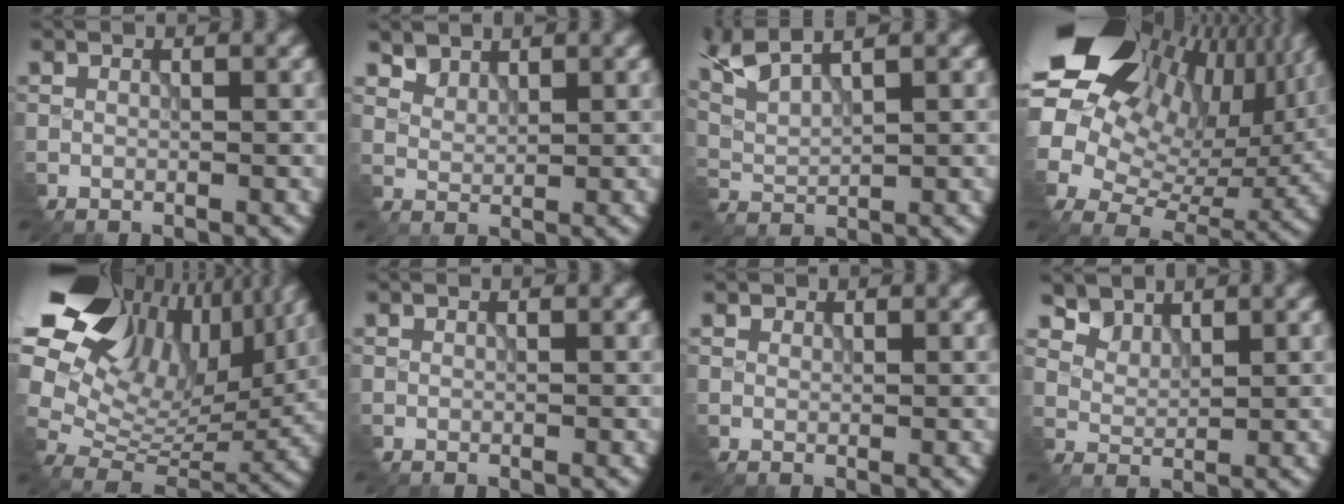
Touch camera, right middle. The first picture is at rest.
{"total": 1.7, "force": [1.6, 0.7, 0.2], "torque": [-0.011, -0.007, 0.040]}
{"total": 5.0, "force": [4.0, 1.1, 2.8], "torque": [-0.069, 0.015, 0.075]}
{"total": 18.9, "force": [8.3, 12.6, 11.3], "torque": [-0.243, 0.037, 0.156]}
{"total": 16.0, "force": [8.4, 9.6, 9.6], "torque": [-0.209, 0.034, 0.157]}
{"total": 0.0}
{"total": 0.7, "force": [0.6, 0.5, 0.0], "torque": [0.000, -0.001, 0.012]}
{"total": 2.4, "force": [2.2, 1.1, 0.4], "torque": [-0.020, -0.011, 0.054]}